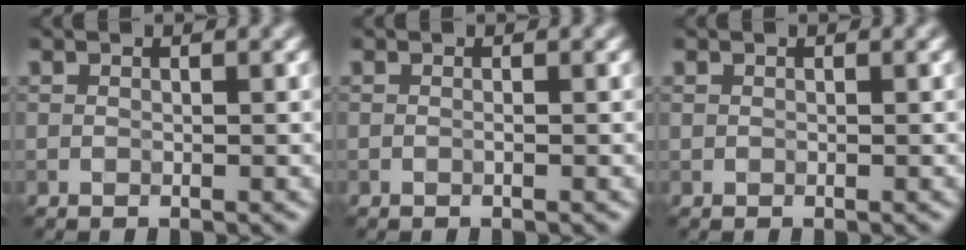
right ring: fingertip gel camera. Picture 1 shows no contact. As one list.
[{"total": 0.0}, {"total": 0.0}]